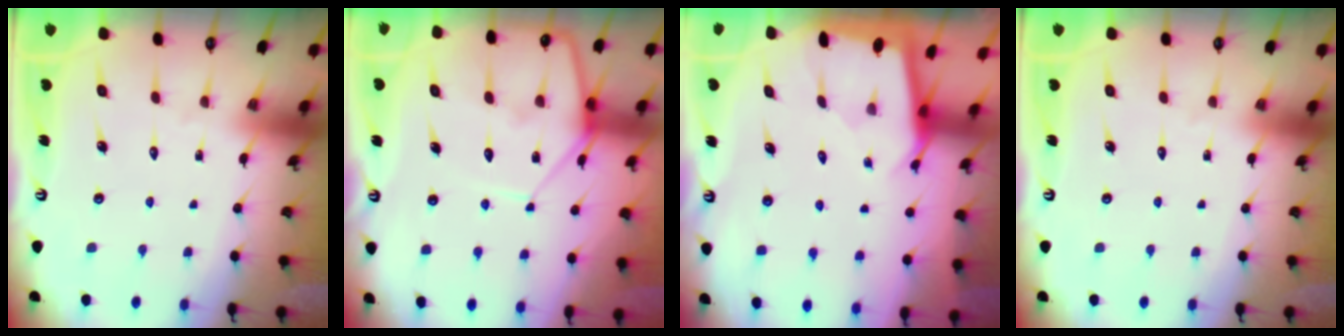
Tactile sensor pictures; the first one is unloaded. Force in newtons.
{"total": 9.0, "press": 8.9, "slide": 0.8}
{"total": 1.6, "press": 1.6, "slide": 0.2}
{"total": 0.0}